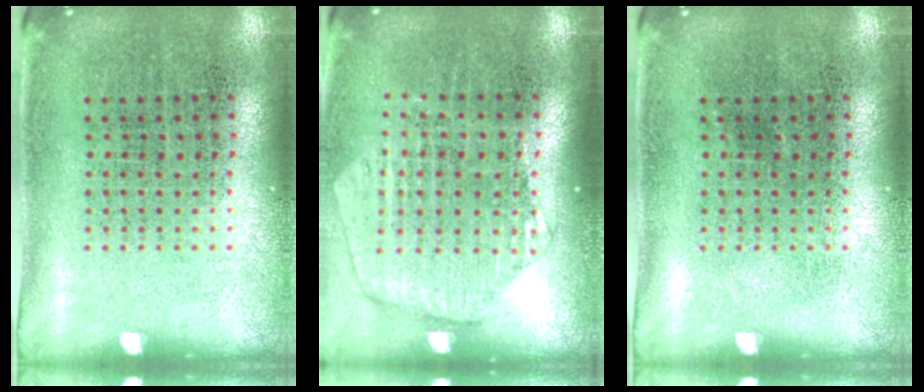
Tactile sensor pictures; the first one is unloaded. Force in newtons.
{"total": 1.7, "press": 1.6, "slide": 0.7}
{"total": 0.0}